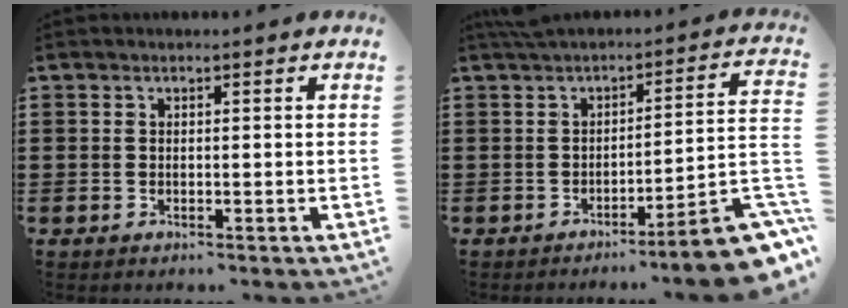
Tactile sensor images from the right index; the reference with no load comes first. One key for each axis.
{"total": 7.8, "fx": -3.9, "fy": 0.1, "fz": 6.8, "tx": -0.102, "ty": -0.015, "tz": -0.078}